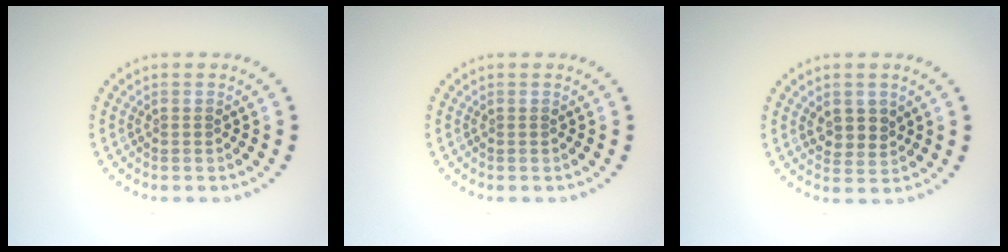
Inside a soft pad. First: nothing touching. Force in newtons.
{"total": 0.0}
{"total": 2.3, "press": 2.1, "slide": 0.8}